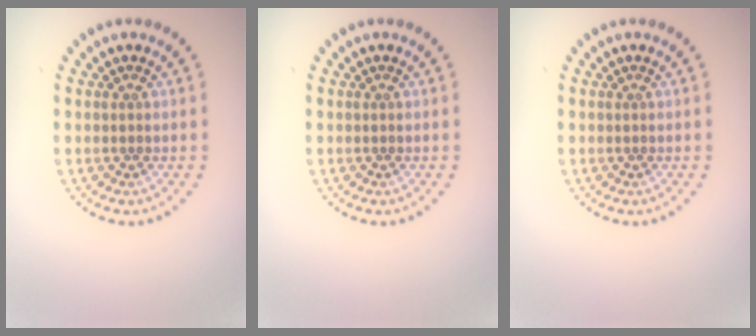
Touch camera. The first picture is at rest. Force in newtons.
{"total": 0.0}
{"total": 0.0}